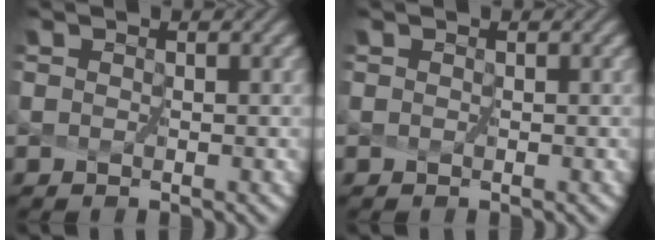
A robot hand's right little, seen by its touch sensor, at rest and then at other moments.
{"total": 0.0}